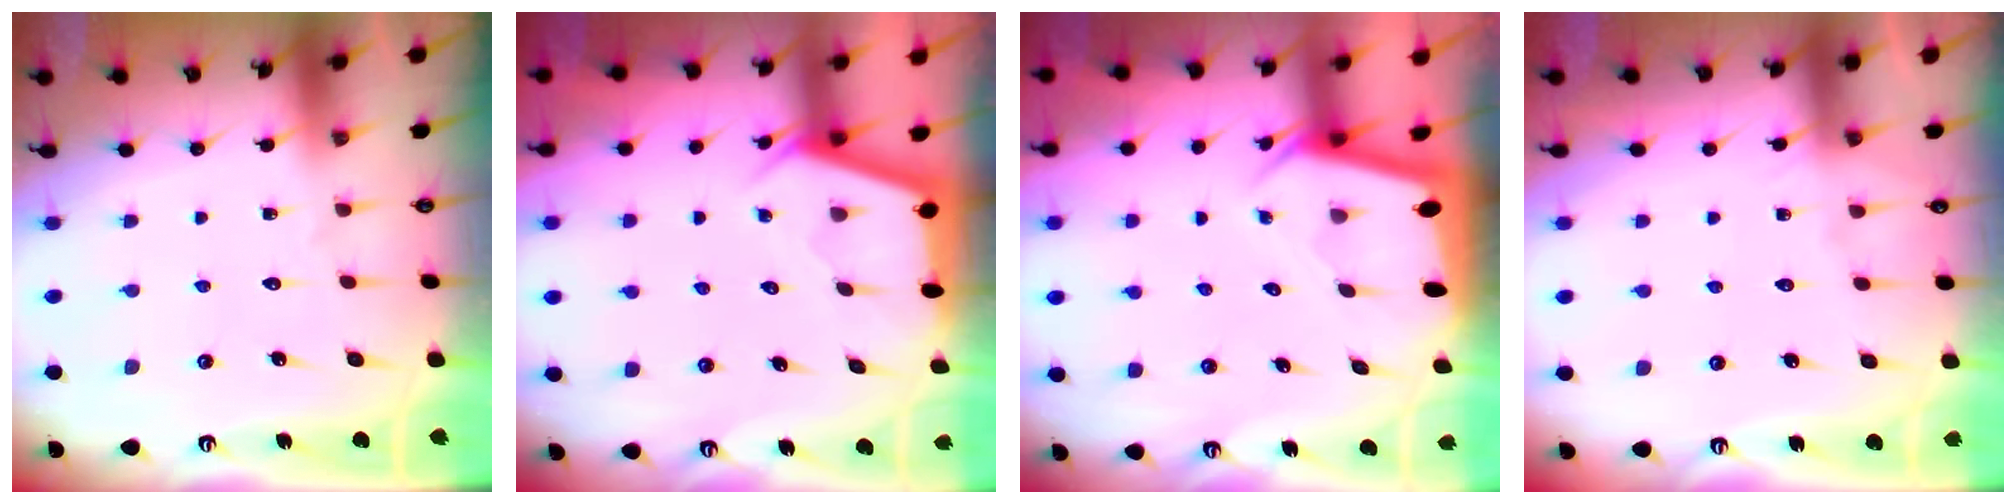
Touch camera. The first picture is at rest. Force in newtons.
{"total": 2.9, "press": 2.9, "slide": 0.3}
{"total": 2.4, "press": 2.4, "slide": 0.1}
{"total": 3.5, "press": 3.5, "slide": 0.6}